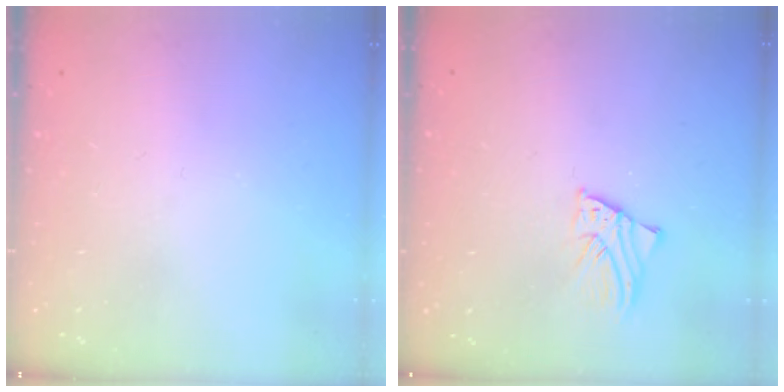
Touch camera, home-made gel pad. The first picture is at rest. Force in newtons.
{"total": 2.2, "press": 2.2, "slide": 0.1}